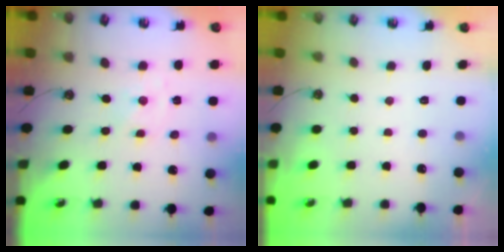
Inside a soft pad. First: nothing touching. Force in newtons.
{"total": 0.0}